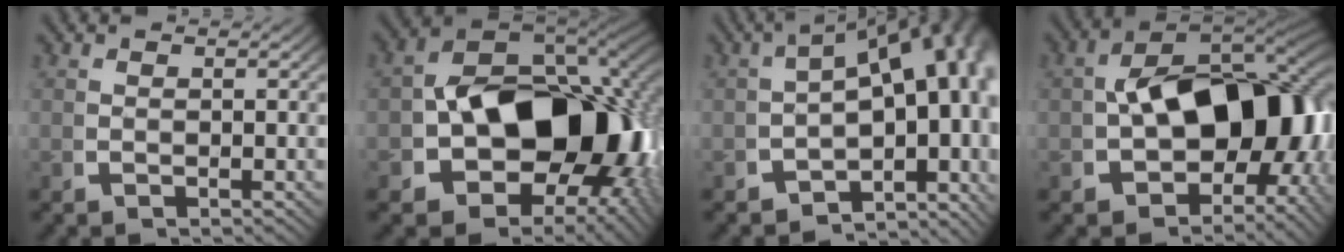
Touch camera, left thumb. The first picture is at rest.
{"total": 24.1, "force": [-3.2, 16.1, 17.6], "torque": [-0.309, -0.074, -0.021]}
{"total": 15.4, "force": [-0.2, 9.4, 12.2], "torque": [-0.142, -0.014, -0.012]}
{"total": 19.6, "force": [-1.7, 12.8, 14.9], "torque": [-0.233, -0.063, -0.001]}